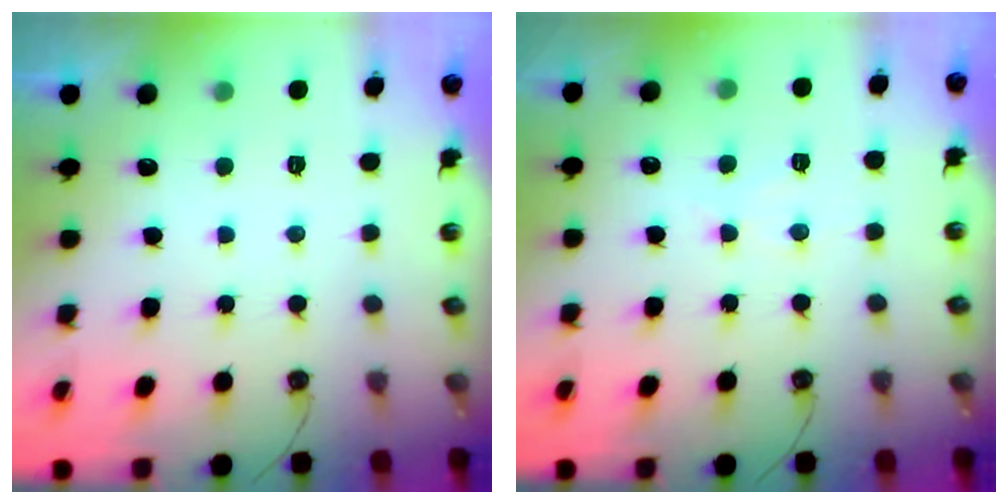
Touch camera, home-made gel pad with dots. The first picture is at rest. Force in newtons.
{"total": 4.6, "press": 4.5, "slide": 0.7}